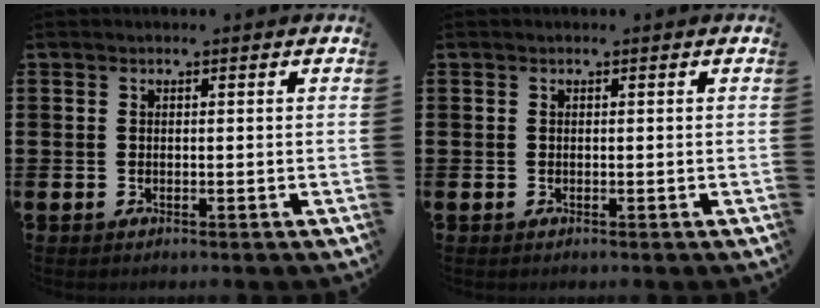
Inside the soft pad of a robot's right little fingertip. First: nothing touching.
{"total": 0.0}